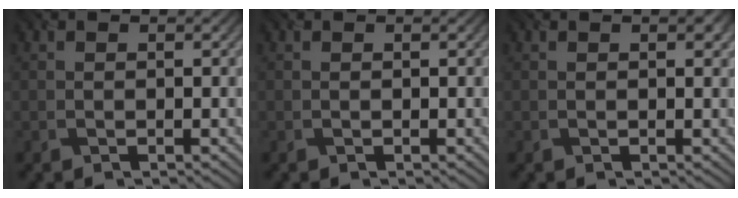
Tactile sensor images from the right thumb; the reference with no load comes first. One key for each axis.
{"total": 0.0}
{"total": 1.0, "fx": 0.5, "fy": 0.4, "fz": 0.8, "tx": -0.007, "ty": -0.003, "tz": 0.008}